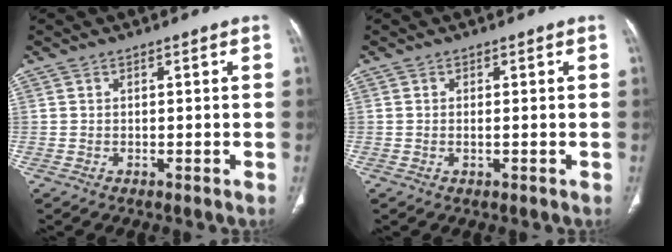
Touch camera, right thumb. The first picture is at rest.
{"total": 0.7, "force": [-0.1, 0.2, 0.7], "torque": [-0.017, 0.000, -0.001]}